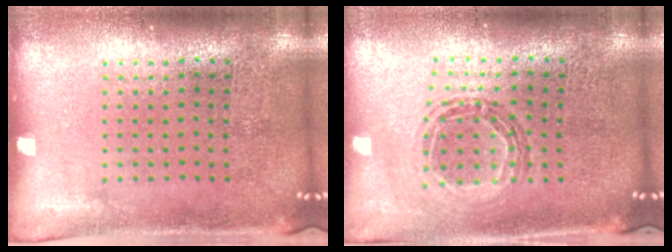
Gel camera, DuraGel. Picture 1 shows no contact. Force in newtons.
{"total": 0.8, "press": 0.8, "slide": 0.1}